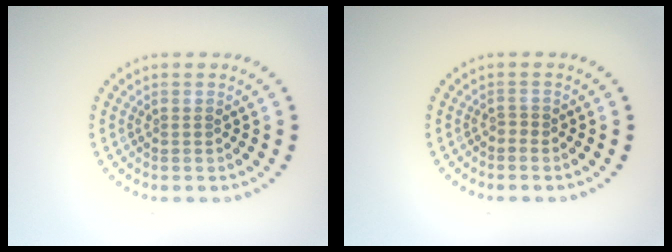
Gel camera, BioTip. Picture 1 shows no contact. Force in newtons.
{"total": 0.5, "press": 0.3, "slide": 0.4}